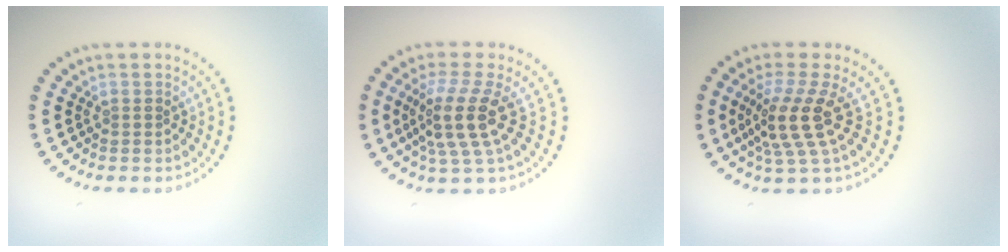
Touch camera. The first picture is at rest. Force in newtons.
{"total": 4.4, "press": 3.2, "slide": 3.0}
{"total": 4.3, "press": 3.1, "slide": 3.0}